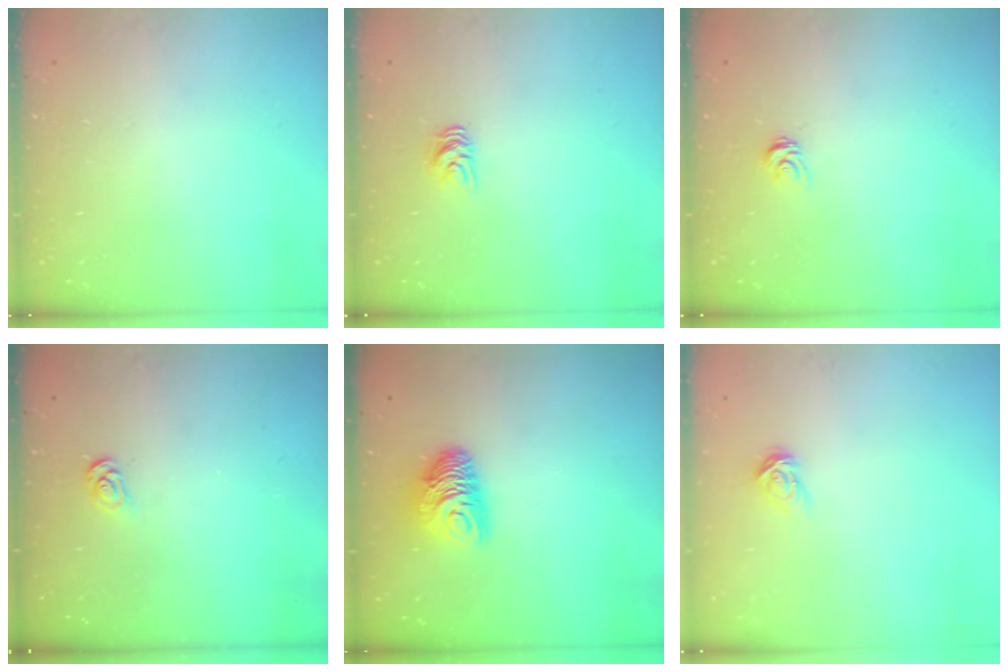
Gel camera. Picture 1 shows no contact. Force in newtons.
{"total": 6.3, "press": 6.2, "slide": 0.6}
{"total": 3.6, "press": 3.6, "slide": 0.1}
{"total": 2.6, "press": 2.6, "slide": 0.3}
{"total": 9.7, "press": 9.7, "slide": 0.6}
{"total": 3.6, "press": 3.5, "slide": 0.4}